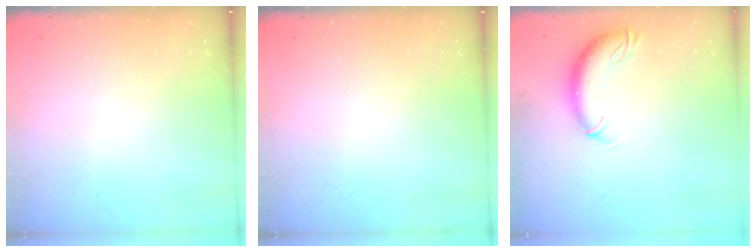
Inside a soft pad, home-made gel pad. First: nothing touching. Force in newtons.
{"total": 0.0}
{"total": 10.2, "press": 10.0, "slide": 2.3}